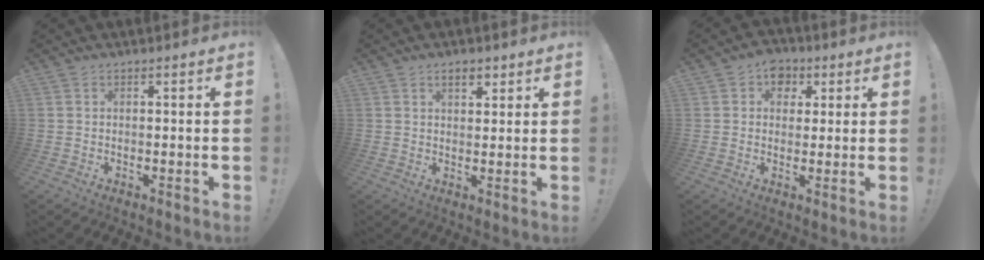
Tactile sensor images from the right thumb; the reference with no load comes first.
{"total": 3.9, "force": [2.3, 2.0, 2.4], "torque": [-0.024, -0.008, 0.037]}
{"total": 6.4, "force": [1.9, 5.8, 2.1], "torque": [-0.016, -0.006, 0.036]}